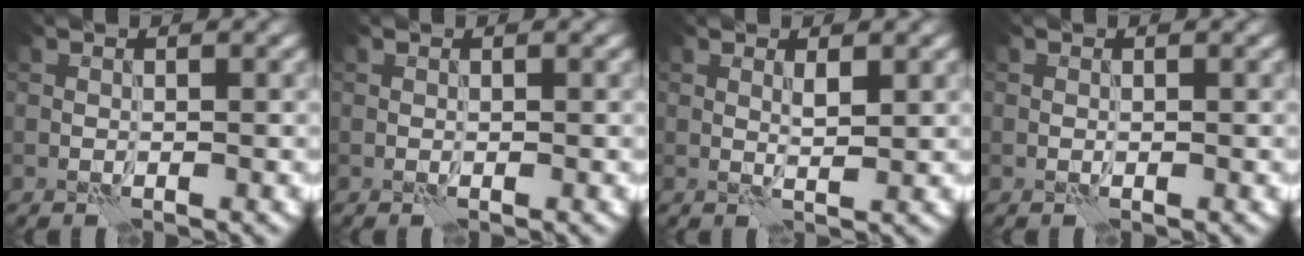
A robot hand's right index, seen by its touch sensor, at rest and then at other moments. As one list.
[{"total": 0.0}, {"total": 1.1, "force": [0.6, 0.1, 1.0], "torque": [-0.020, -0.005, 0.010]}, {"total": 0.0}]